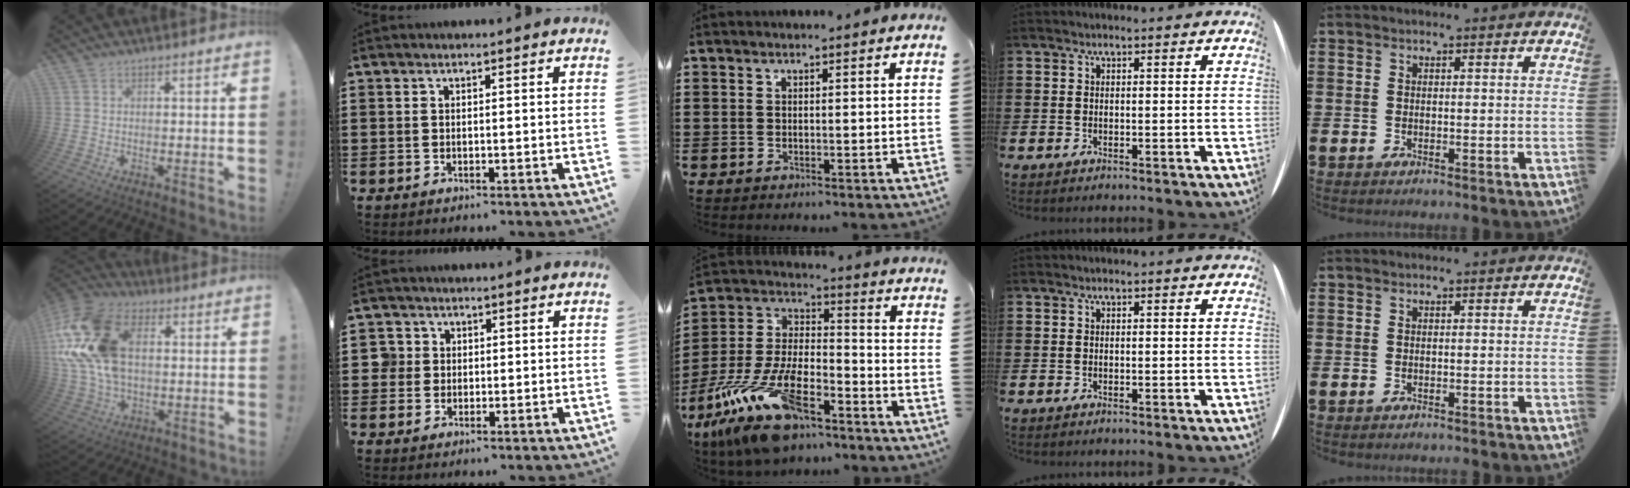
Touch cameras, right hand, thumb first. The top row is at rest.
{"thumb": {"total": 22.9, "force": [4.8, 15.2, 16.4], "torque": [-0.317, 0.005, 0.094]}, "index": {"total": 2.7, "force": [0.5, 2.6, 0.4], "torque": [-0.021, 0.012, 0.008]}, "middle": {"total": 15.5, "force": [-10.6, 5.2, 10.1], "torque": [-0.226, 0.016, -0.199]}}